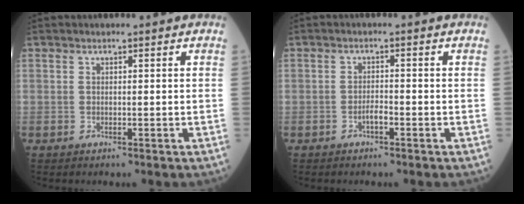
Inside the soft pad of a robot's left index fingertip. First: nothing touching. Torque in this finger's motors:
{"motor_torque": [0.39, 0.17, 0.02, 0.01]}